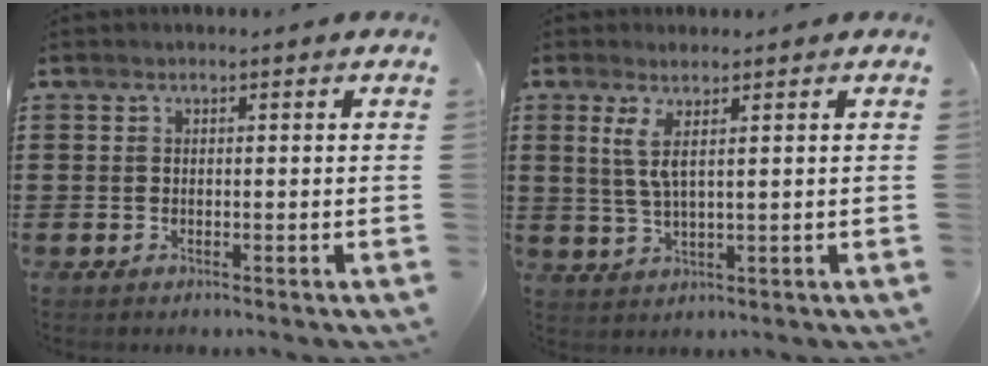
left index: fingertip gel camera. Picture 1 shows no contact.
{"total": 4.1, "force": [1.7, 0.5, 3.7], "torque": [-0.093, -0.009, 0.025]}